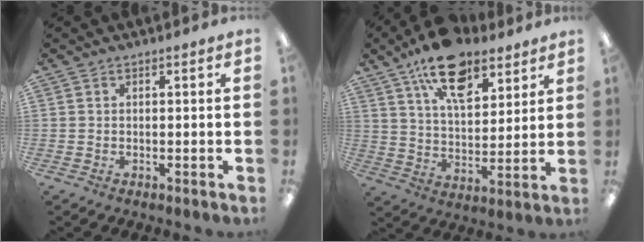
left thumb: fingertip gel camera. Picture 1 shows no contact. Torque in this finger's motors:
{"motor_torque": [0.39, 0.36, 1.54, -1.23, 0.38]}